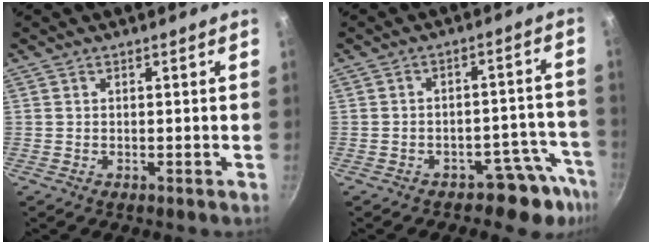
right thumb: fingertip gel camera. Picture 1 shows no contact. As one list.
[{"total": 8.0, "force": [-6.1, 4.5, 2.6], "torque": [0.041, 0.074, -0.074]}]